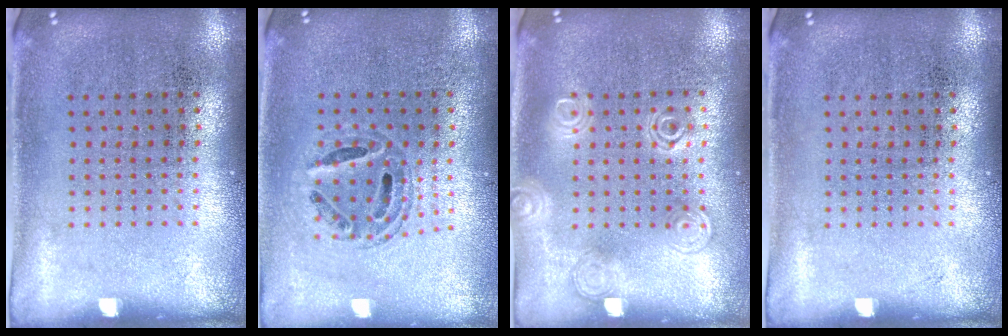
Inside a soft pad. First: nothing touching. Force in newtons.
{"total": 0.6, "press": 0.6, "slide": 0.2}
{"total": 1.0, "press": 1.0, "slide": 0.1}
{"total": 0.0}